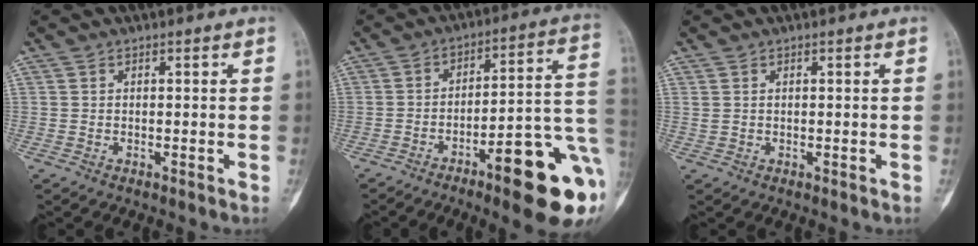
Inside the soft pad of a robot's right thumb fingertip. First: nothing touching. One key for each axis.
{"total": 19.5, "fx": -7.6, "fy": 4.3, "fz": 17.5, "tx": -0.180, "ty": 0.047, "tz": -0.100}
{"total": 0.7, "fx": 0.3, "fy": 0.5, "fz": 0.4, "tx": -0.006, "ty": 0.004, "tz": 0.009}